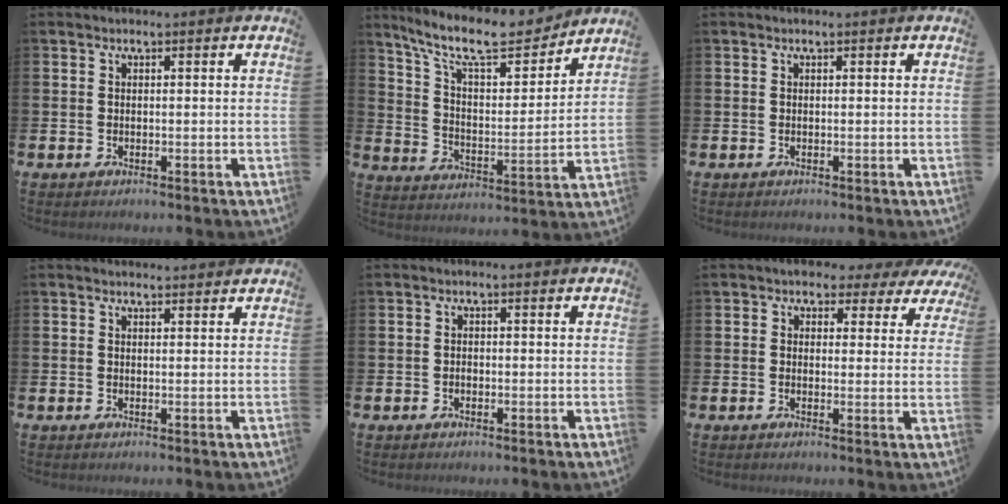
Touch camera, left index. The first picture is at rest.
{"total": 11.6, "force": [10.1, 2.7, 4.9], "torque": [-0.125, -0.062, 0.176]}
{"total": 0.0}
{"total": 1.3, "force": [1.3, 0.2, 0.0], "torque": [0.011, -0.007, 0.022]}
{"total": 0.6, "force": [-0.3, 0.4, 0.3], "torque": [-0.014, 0.005, -0.005]}
{"total": 2.5, "force": [1.6, 1.8, 0.5], "torque": [-0.009, -0.010, 0.021]}